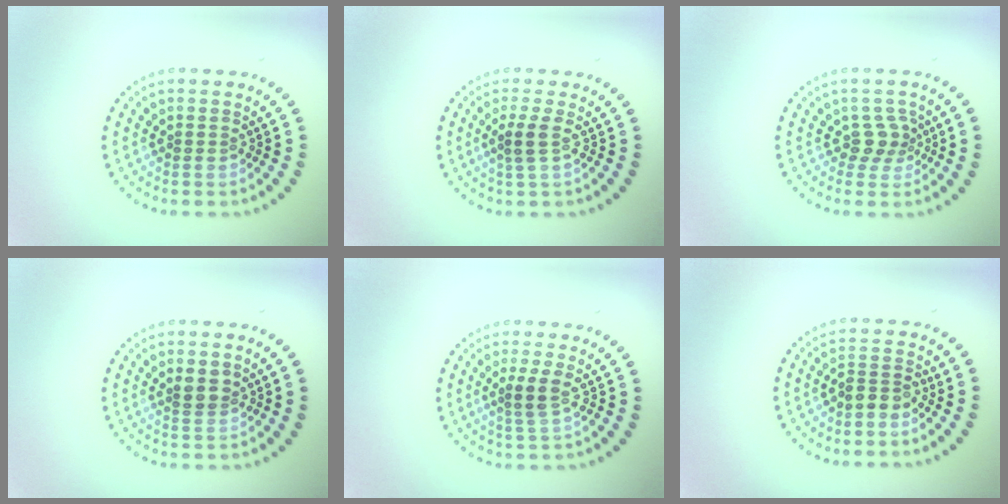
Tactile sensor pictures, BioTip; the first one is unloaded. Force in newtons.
{"total": 1.7, "press": 1.2, "slide": 1.2}
{"total": 2.0, "press": 1.6, "slide": 1.3}
{"total": 2.0, "press": 1.7, "slide": 1.0}
{"total": 2.0, "press": 1.6, "slide": 1.2}
{"total": 2.1, "press": 1.7, "slide": 1.2}